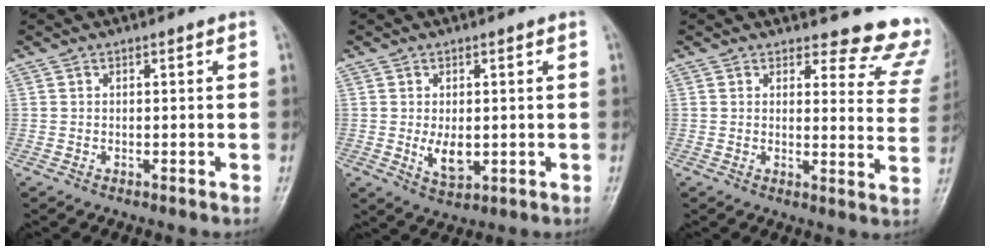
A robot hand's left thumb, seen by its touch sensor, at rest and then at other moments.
{"total": 5.0, "force": [-0.2, 2.9, 4.0], "torque": [-0.059, -0.010, 0.005]}
{"total": 12.6, "force": [12.0, 3.5, 1.4], "torque": [0.033, -0.124, 0.100]}